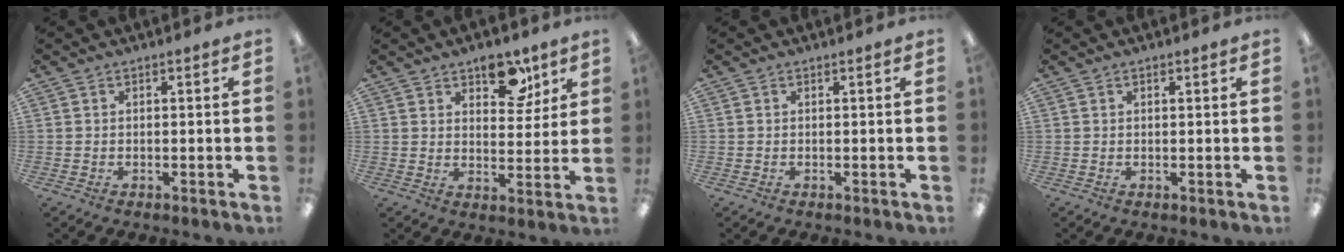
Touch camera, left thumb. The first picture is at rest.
{"total": 10.0, "force": [6.4, 5.6, 5.3], "torque": [-0.040, -0.031, 0.106]}
{"total": 0.0}
{"total": 0.5, "force": [0.3, 0.2, 0.3], "torque": [0.001, -0.001, 0.004]}